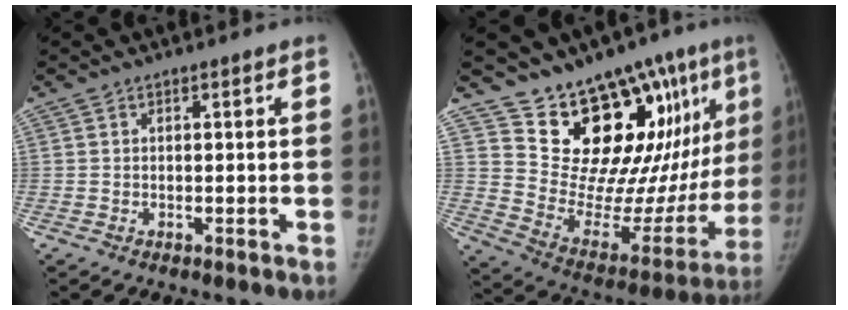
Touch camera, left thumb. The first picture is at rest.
{"total": 22.7, "force": [14.7, 8.4, 15.1], "torque": [-0.175, -0.097, 0.241]}